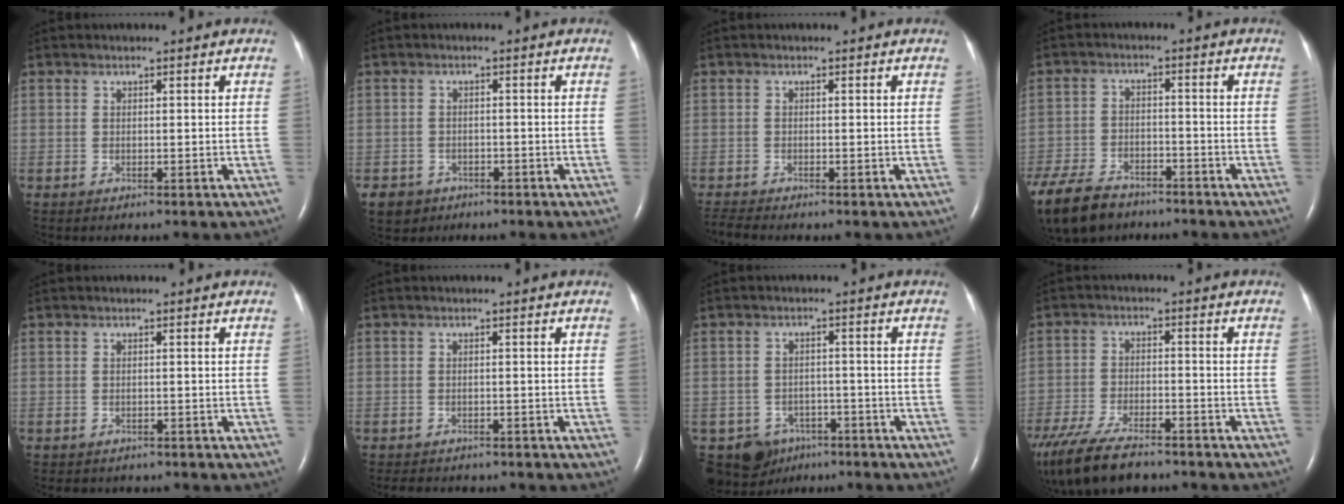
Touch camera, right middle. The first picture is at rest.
{"total": 3.8, "force": [-2.4, 2.9, 0.4], "torque": [-0.013, 0.006, -0.035]}
{"total": 1.8, "force": [-1.7, -0.5, 0.3], "torque": [-0.019, -0.011, -0.036]}
{"total": 14.5, "force": [-10.7, 7.2, 6.6], "torque": [-0.170, -0.022, -0.175]}
{"total": 2.7, "force": [-2.3, 1.3, 0.6], "torque": [-0.013, 0.000, -0.025]}
{"total": 5.7, "force": [-4.9, 2.1, 2.0], "torque": [-0.030, -0.003, -0.061]}
{"total": 7.0, "force": [-4.4, 5.4, 0.6], "torque": [-0.014, 0.012, -0.059]}
{"total": 15.4, "force": [-12.1, 4.5, 8.4], "torque": [-0.197, -0.032, -0.203]}